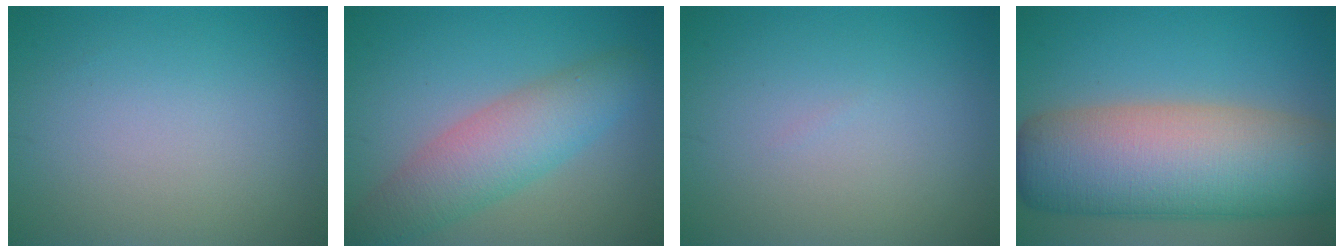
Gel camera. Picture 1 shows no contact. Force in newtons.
{"total": 5.7, "press": 5.7, "slide": 0.1}
{"total": 0.0}
{"total": 14.1, "press": 14.1, "slide": 0.4}